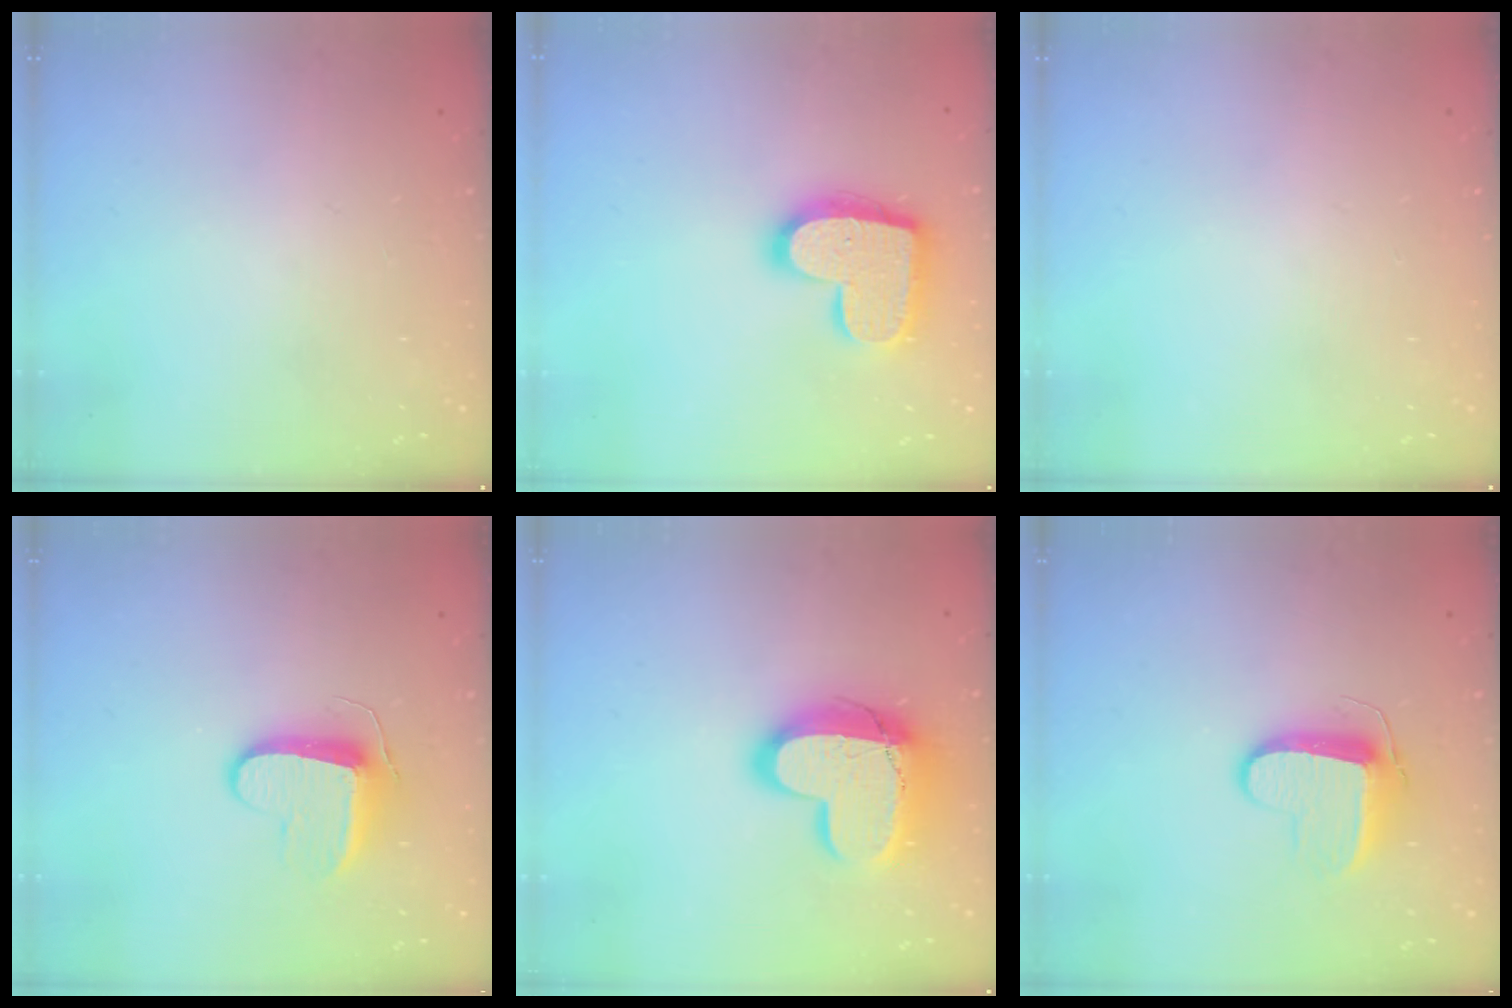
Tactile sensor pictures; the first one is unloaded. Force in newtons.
{"total": 17.0, "press": 17.0, "slide": 1.1}
{"total": 0.0}
{"total": 9.3, "press": 9.3, "slide": 0.3}
{"total": 16.7, "press": 16.7, "slide": 1.5}
{"total": 9.5, "press": 9.5, "slide": 0.2}